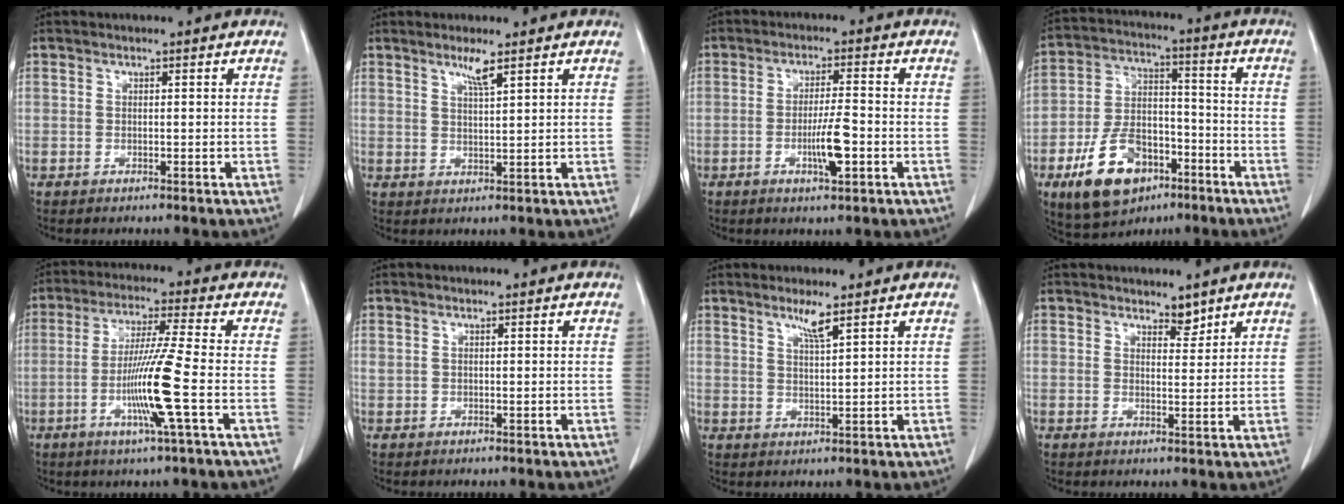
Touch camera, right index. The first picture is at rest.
{"total": 2.8, "force": [2.0, -0.3, 2.0], "torque": [-0.042, -0.004, 0.040]}
{"total": 5.6, "force": [-1.8, 0.6, 5.3], "torque": [-0.096, -0.005, -0.031]}
{"total": 13.9, "force": [-7.3, 8.1, 8.6], "torque": [-0.168, 0.012, -0.120]}
{"total": 10.5, "force": [-2.8, -1.6, 9.9], "torque": [-0.196, -0.014, -0.056]}
{"total": 0.6, "force": [0.4, 0.3, 0.3], "torque": [-0.010, 0.002, 0.010]}
{"total": 3.1, "force": [2.2, -0.3, 2.2], "torque": [-0.045, -0.005, 0.044]}
{"total": 2.3, "force": [2.1, 0.8, 0.7], "torque": [-0.008, -0.006, 0.033]}